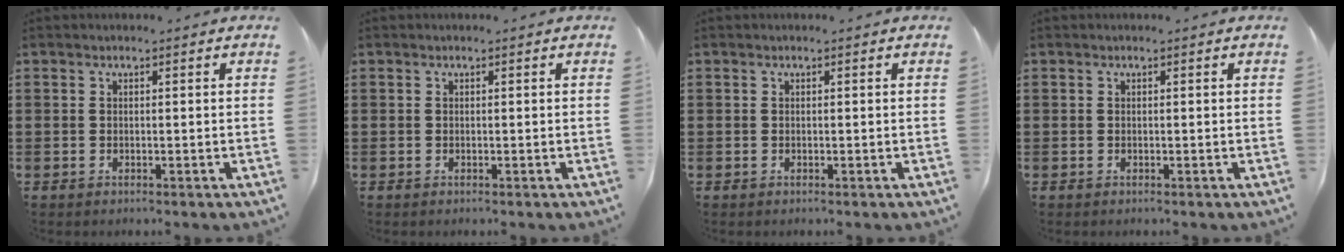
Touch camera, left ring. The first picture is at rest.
{"total": 0.0}
{"total": 0.0}
{"total": 0.0}